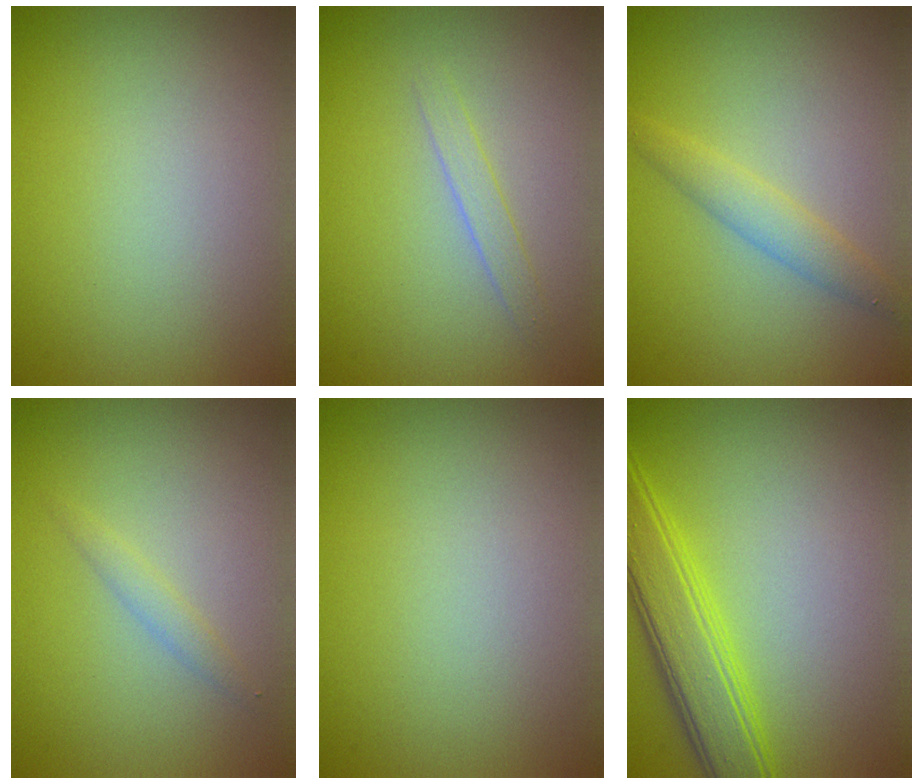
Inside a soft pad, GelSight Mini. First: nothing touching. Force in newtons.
{"total": 1.2, "press": 1.2, "slide": 0.1}
{"total": 2.1, "press": 2.1, "slide": 0.0}
{"total": 1.0, "press": 1.0, "slide": 0.1}
{"total": 0.0}
{"total": 4.9, "press": 4.8, "slide": 0.3}